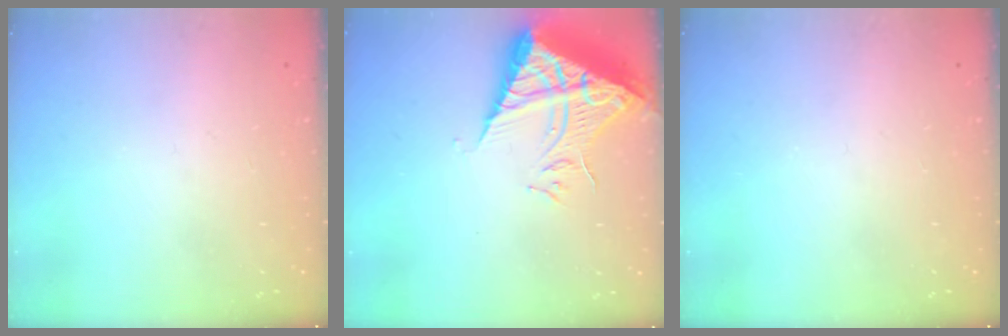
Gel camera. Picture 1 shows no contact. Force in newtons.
{"total": 10.3, "press": 10.2, "slide": 1.1}
{"total": 0.0}